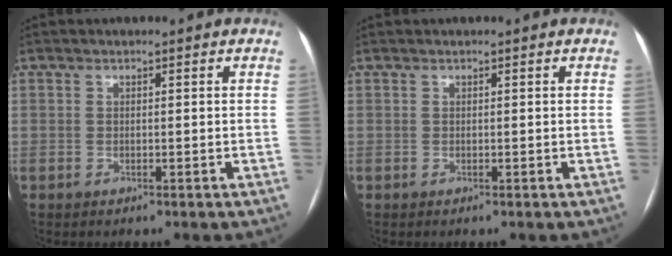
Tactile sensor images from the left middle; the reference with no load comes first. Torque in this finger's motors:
{"motor_torque": [-0.04, 0.20, 0.02, -0.01]}